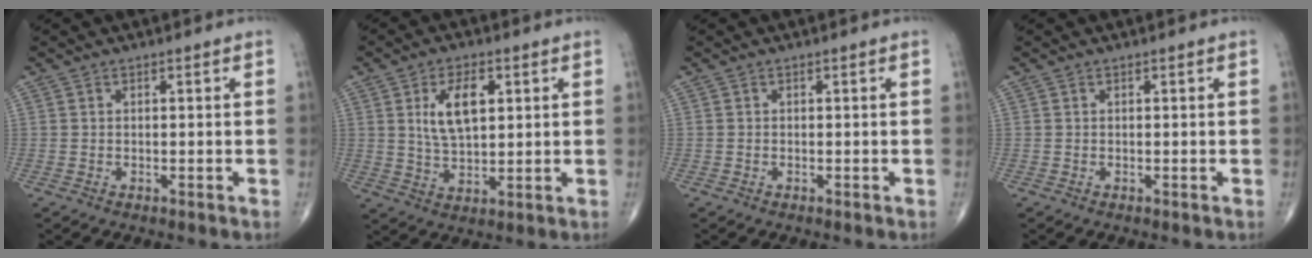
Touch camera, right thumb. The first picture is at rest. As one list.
[{"total": 8.9, "force": [2.6, 4.5, 7.3], "torque": [-0.119, -0.008, 0.050]}, {"total": 0.0}, {"total": 0.0}]